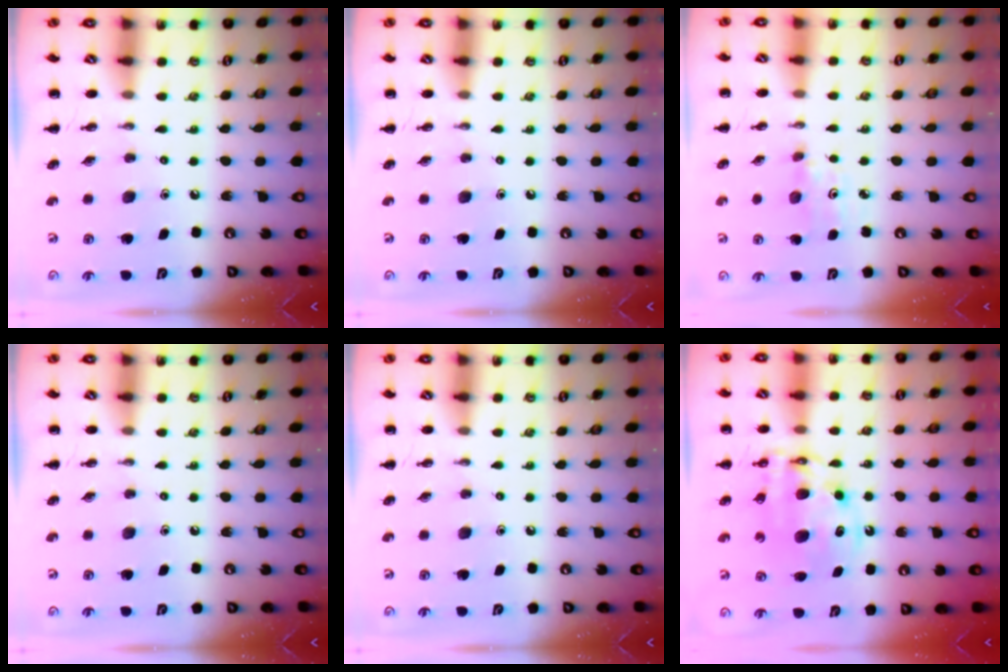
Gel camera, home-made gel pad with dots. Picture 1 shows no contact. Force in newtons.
{"total": 0.0}
{"total": 2.9, "press": 2.8, "slide": 0.8}
{"total": 0.0}
{"total": 0.0}
{"total": 10.9, "press": 10.5, "slide": 2.7}